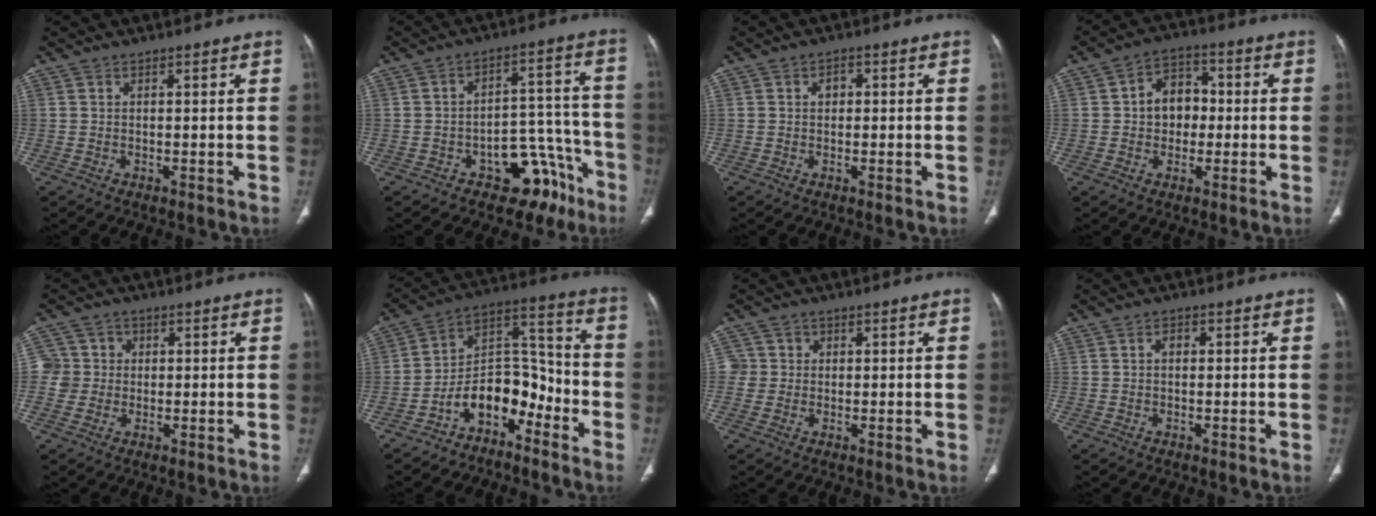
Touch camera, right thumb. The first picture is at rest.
{"total": 13.0, "force": [-7.8, 7.8, 6.9], "torque": [-0.032, 0.089, -0.105]}
{"total": 1.8, "force": [0.1, 1.5, 1.0], "torque": [-0.008, 0.007, -0.002]}
{"total": 7.8, "force": [-0.1, 6.2, 4.6], "torque": [-0.034, 0.019, -0.011]}
{"total": 4.9, "force": [0.2, 4.9, 0.4], "torque": [0.025, 0.011, -0.001]}
{"total": 11.9, "force": [-7.0, 7.0, 6.5], "torque": [-0.075, 0.099, -0.131]}
{"total": 3.2, "force": [0.3, 3.2, 0.2], "torque": [0.023, 0.008, 0.003]}
{"total": 1.3, "force": [0.0, 1.0, 0.8], "torque": [-0.004, 0.007, -0.004]}